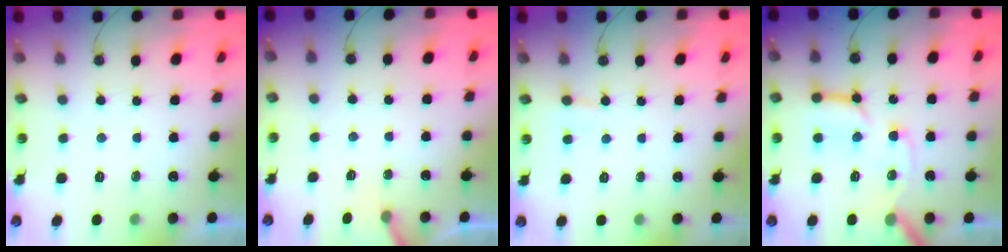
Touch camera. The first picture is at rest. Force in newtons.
{"total": 6.6, "press": 6.6, "slide": 0.4}
{"total": 3.3, "press": 3.3, "slide": 0.4}
{"total": 15.7, "press": 15.6, "slide": 1.9}